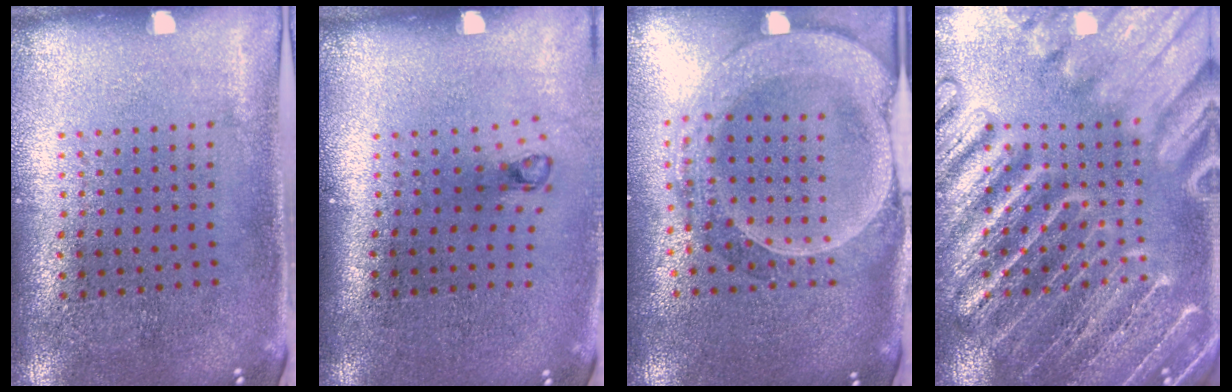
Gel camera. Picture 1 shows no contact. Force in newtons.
{"total": 0.8, "press": 0.4, "slide": 0.7}
{"total": 2.6, "press": 2.3, "slide": 1.3}
{"total": 6.2, "press": 6.1, "slide": 0.9}